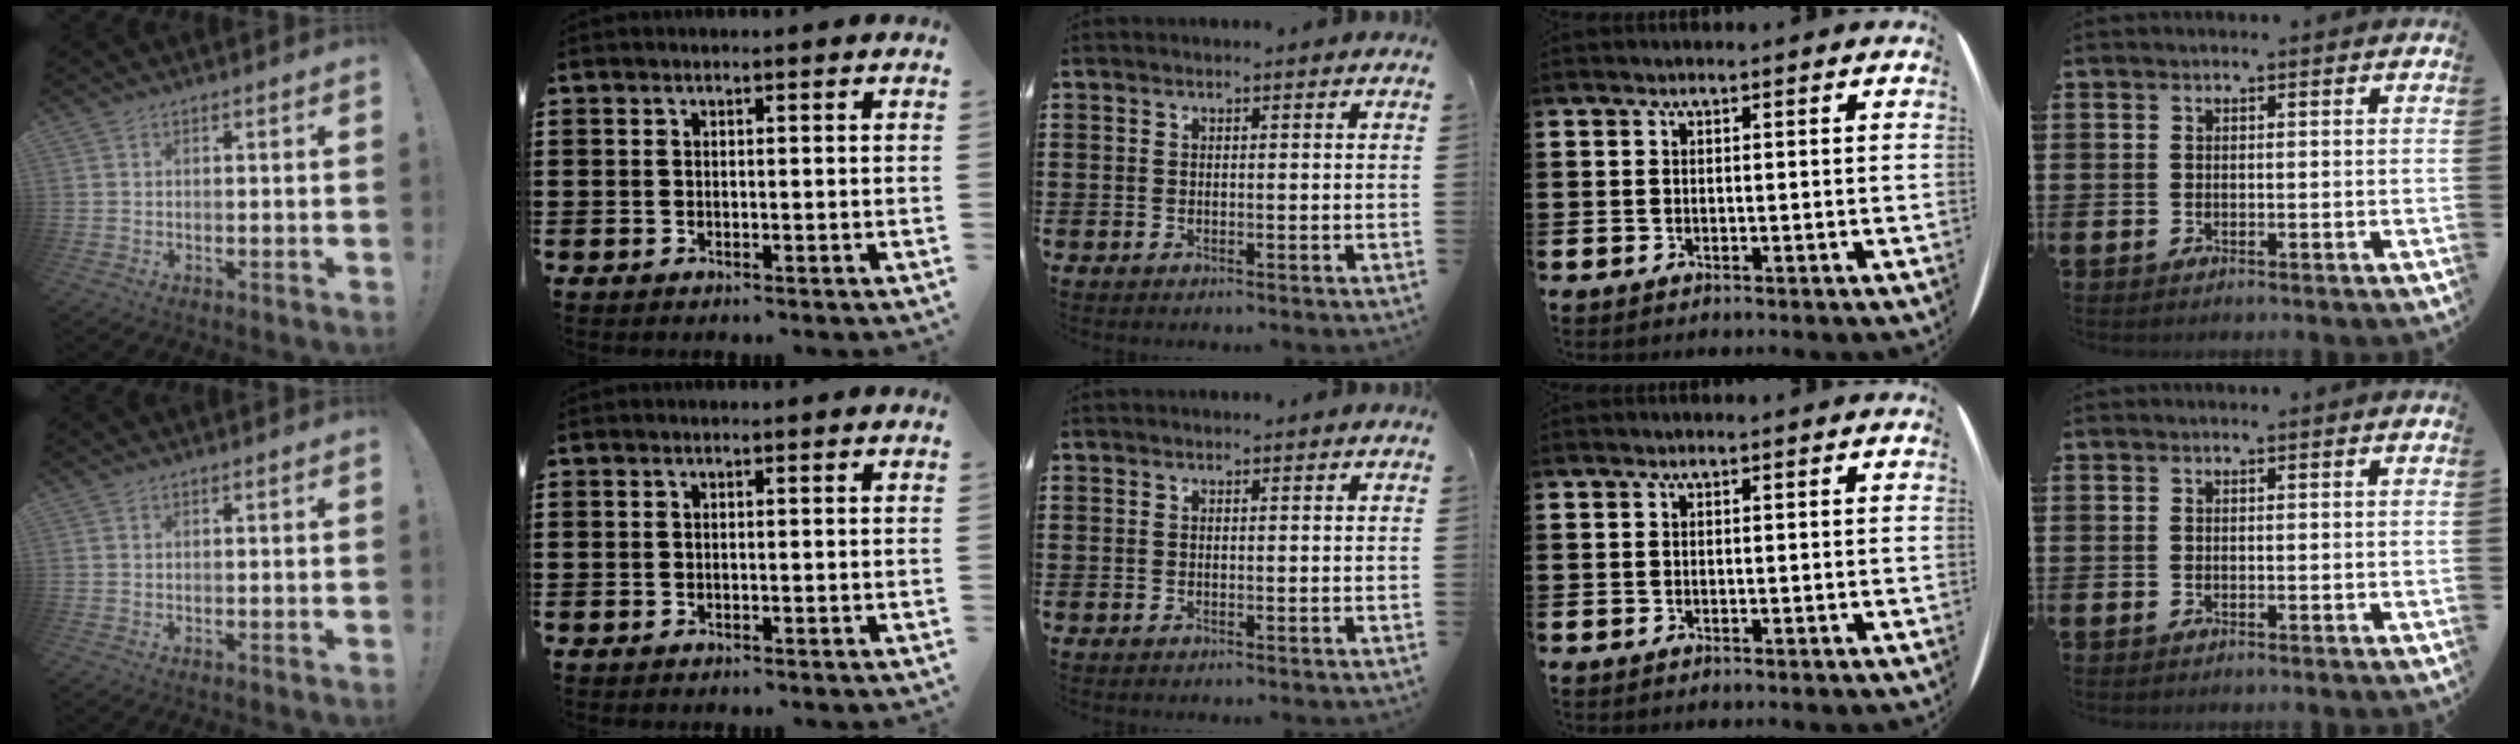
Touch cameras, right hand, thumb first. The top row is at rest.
{}